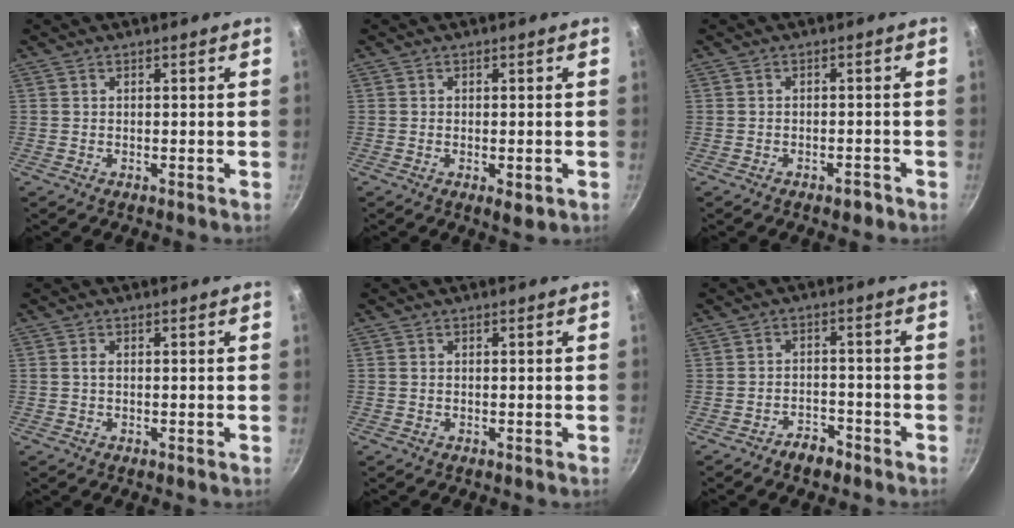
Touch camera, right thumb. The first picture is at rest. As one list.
[{"total": 3.0, "force": [-1.0, 1.2, 2.5], "torque": [-0.039, -0.011, -0.013]}, {"total": 2.3, "force": [-1.6, 1.2, 1.2], "torque": [-0.012, 0.018, -0.013]}, {"total": 0.8, "force": [0.0, 0.5, 0.7], "torque": [-0.012, 0.003, -0.001]}, {"total": 0.0}, {"total": 3.9, "force": [-3.1, 1.9, 1.3], "torque": [-0.010, 0.032, -0.047]}]